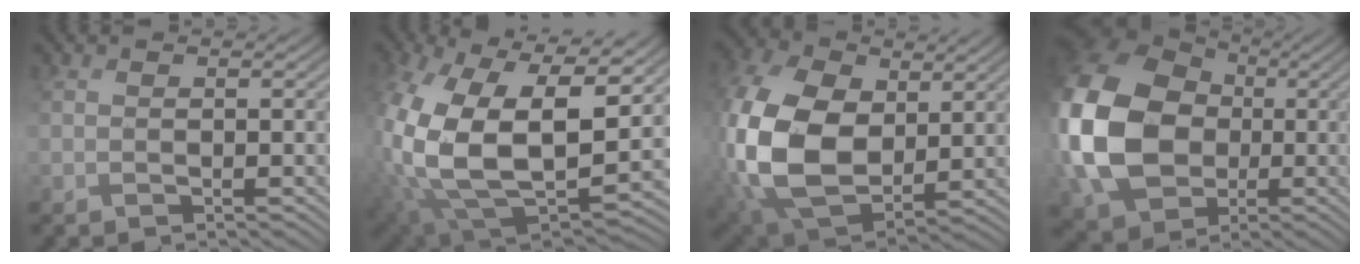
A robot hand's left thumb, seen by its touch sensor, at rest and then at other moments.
{"total": 19.2, "force": [0.6, 12.3, 14.7], "torque": [-0.337, -0.056, 0.046]}
{"total": 17.3, "force": [0.8, 11.8, 12.6], "torque": [-0.337, -0.010, 0.020]}
{"total": 19.0, "force": [-0.2, 15.0, 11.6], "torque": [-0.322, -0.015, -0.002]}